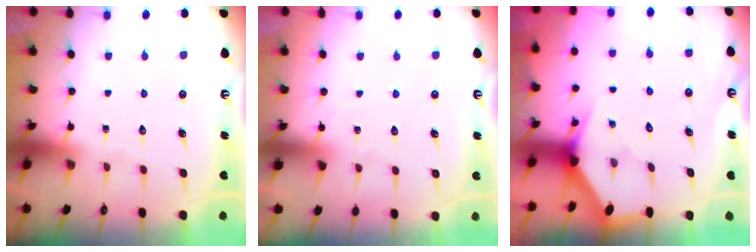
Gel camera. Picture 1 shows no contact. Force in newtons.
{"total": 2.3, "press": 2.3, "slide": 0.3}
{"total": 2.9, "press": 2.9, "slide": 0.0}